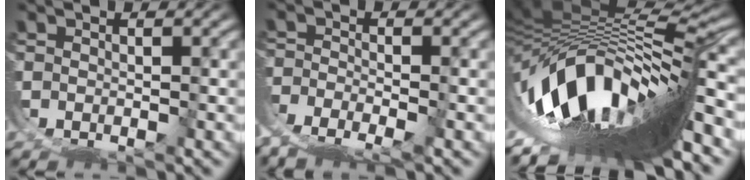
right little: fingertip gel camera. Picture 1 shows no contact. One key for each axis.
{"total": 8.4, "fx": -3.3, "fy": 6.2, "fz": 4.6, "tx": -0.103, "ty": -0.035, "tz": -0.046}
{"total": 22.9, "fx": -2.3, "fy": 11.4, "fz": 19.7, "tx": -0.321, "ty": -0.016, "tz": -0.021}